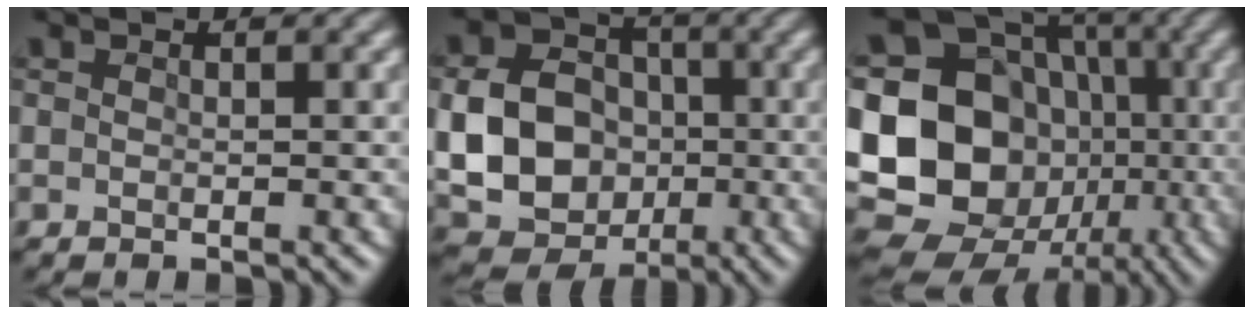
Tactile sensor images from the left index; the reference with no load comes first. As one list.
[{"total": 9.8, "force": [-1.1, 8.2, 5.2], "torque": [-0.091, -0.015, -0.032]}, {"total": 22.4, "force": [-2.1, 20.1, 9.8], "torque": [-0.213, 0.017, -0.071]}]